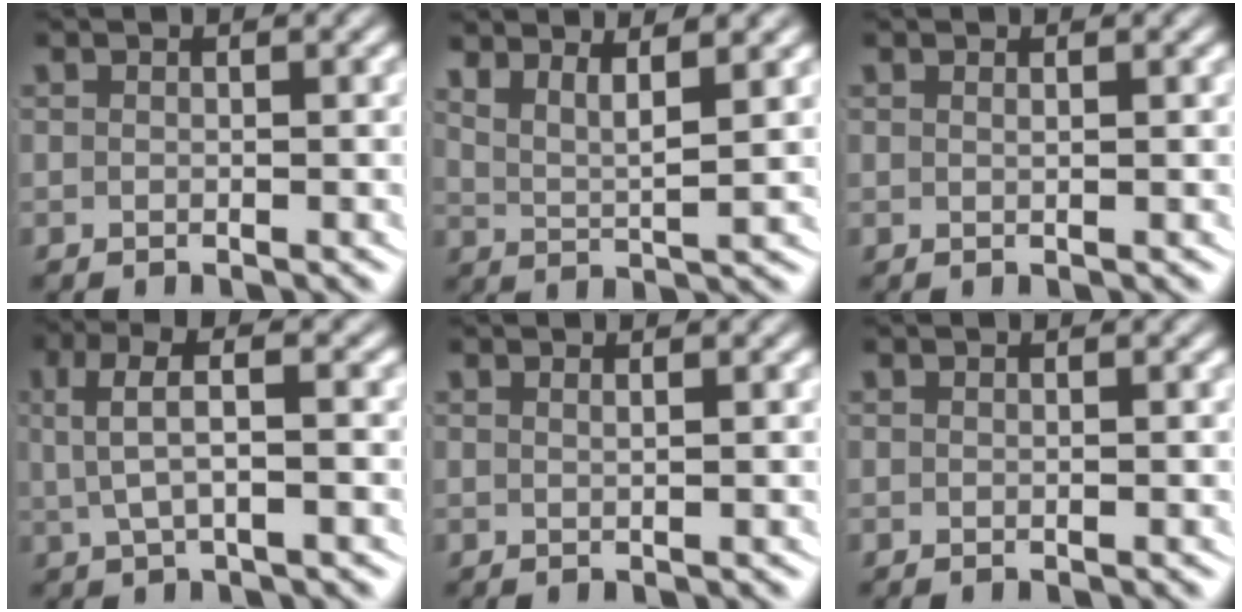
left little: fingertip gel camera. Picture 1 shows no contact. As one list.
[{"total": 5.2, "force": [3.1, 2.3, 3.5], "torque": [-0.059, 0.001, 0.044]}, {"total": 0.6, "force": [0.3, -0.5, 0.3], "torque": [-0.003, -0.001, 0.006]}, {"total": 3.7, "force": [1.0, 1.0, 3.4], "torque": [-0.058, 0.013, 0.014]}, {"total": 0.9, "force": [0.4, -0.6, 0.5], "torque": [-0.005, 0.000, 0.009]}, {"total": 0.0}]